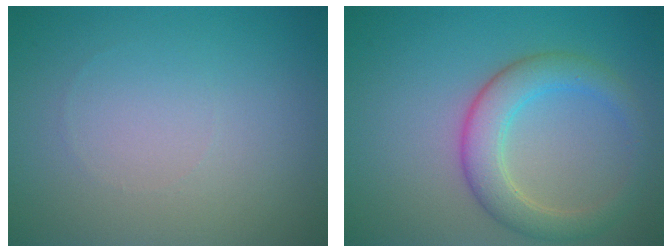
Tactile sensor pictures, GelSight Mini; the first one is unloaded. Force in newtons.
{"total": 4.3, "press": 4.3, "slide": 0.2}